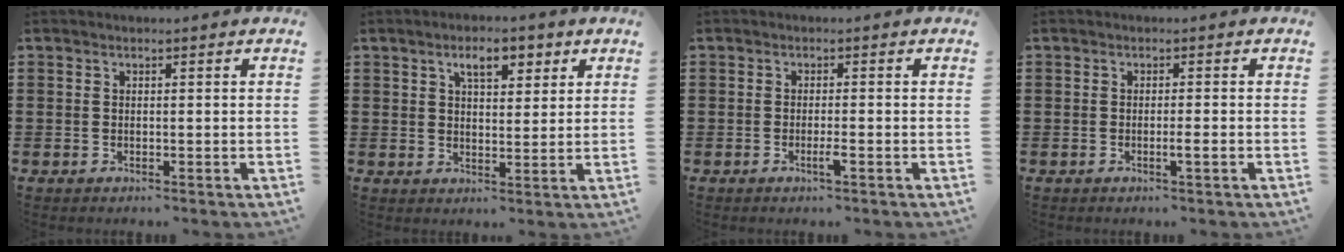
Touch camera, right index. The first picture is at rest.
{"total": 4.8, "force": [2.9, 1.9, 3.3], "torque": [-0.050, 0.000, 0.044]}
{"total": 1.8, "force": [-1.0, 0.0, 1.5], "torque": [-0.033, -0.006, -0.019]}
{"total": 1.6, "force": [-0.6, 0.0, 1.5], "torque": [-0.024, -0.002, -0.012]}